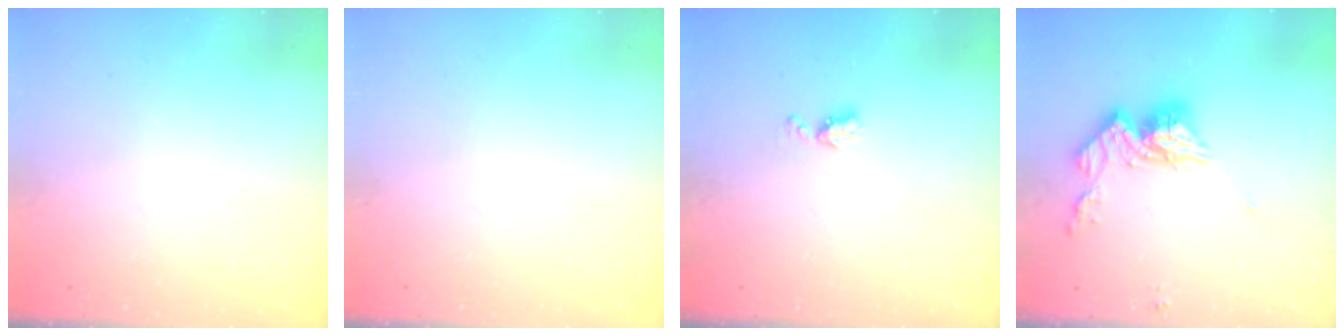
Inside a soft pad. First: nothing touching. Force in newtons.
{"total": 0.0}
{"total": 4.5, "press": 4.5, "slide": 0.5}
{"total": 12.3, "press": 12.2, "slide": 1.0}